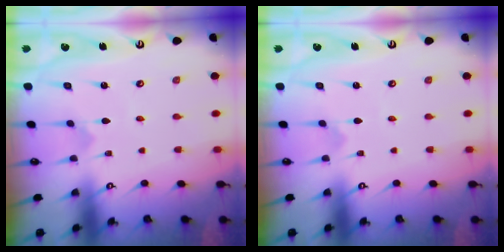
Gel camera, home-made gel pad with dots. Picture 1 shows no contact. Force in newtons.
{"total": 0.0}